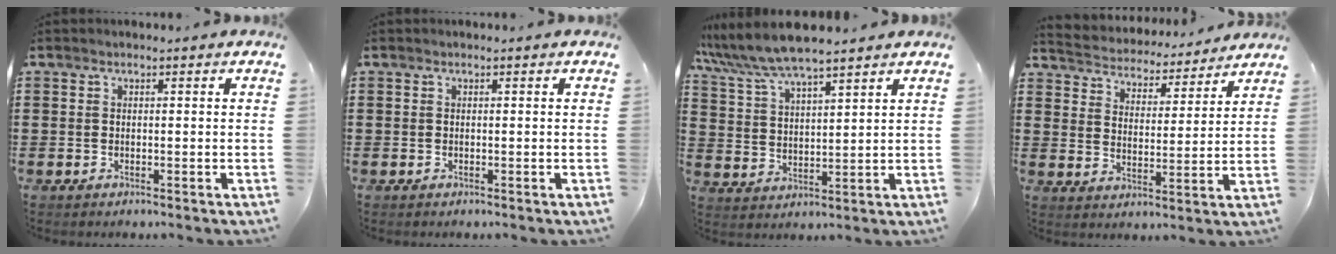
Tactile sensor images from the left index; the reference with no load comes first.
{"total": 0.0}
{"total": 7.4, "force": [6.4, 0.8, 3.5], "torque": [-0.090, -0.020, 0.115]}
{"total": 4.1, "force": [4.0, 0.3, -0.2], "torque": [-0.023, -0.035, 0.064]}